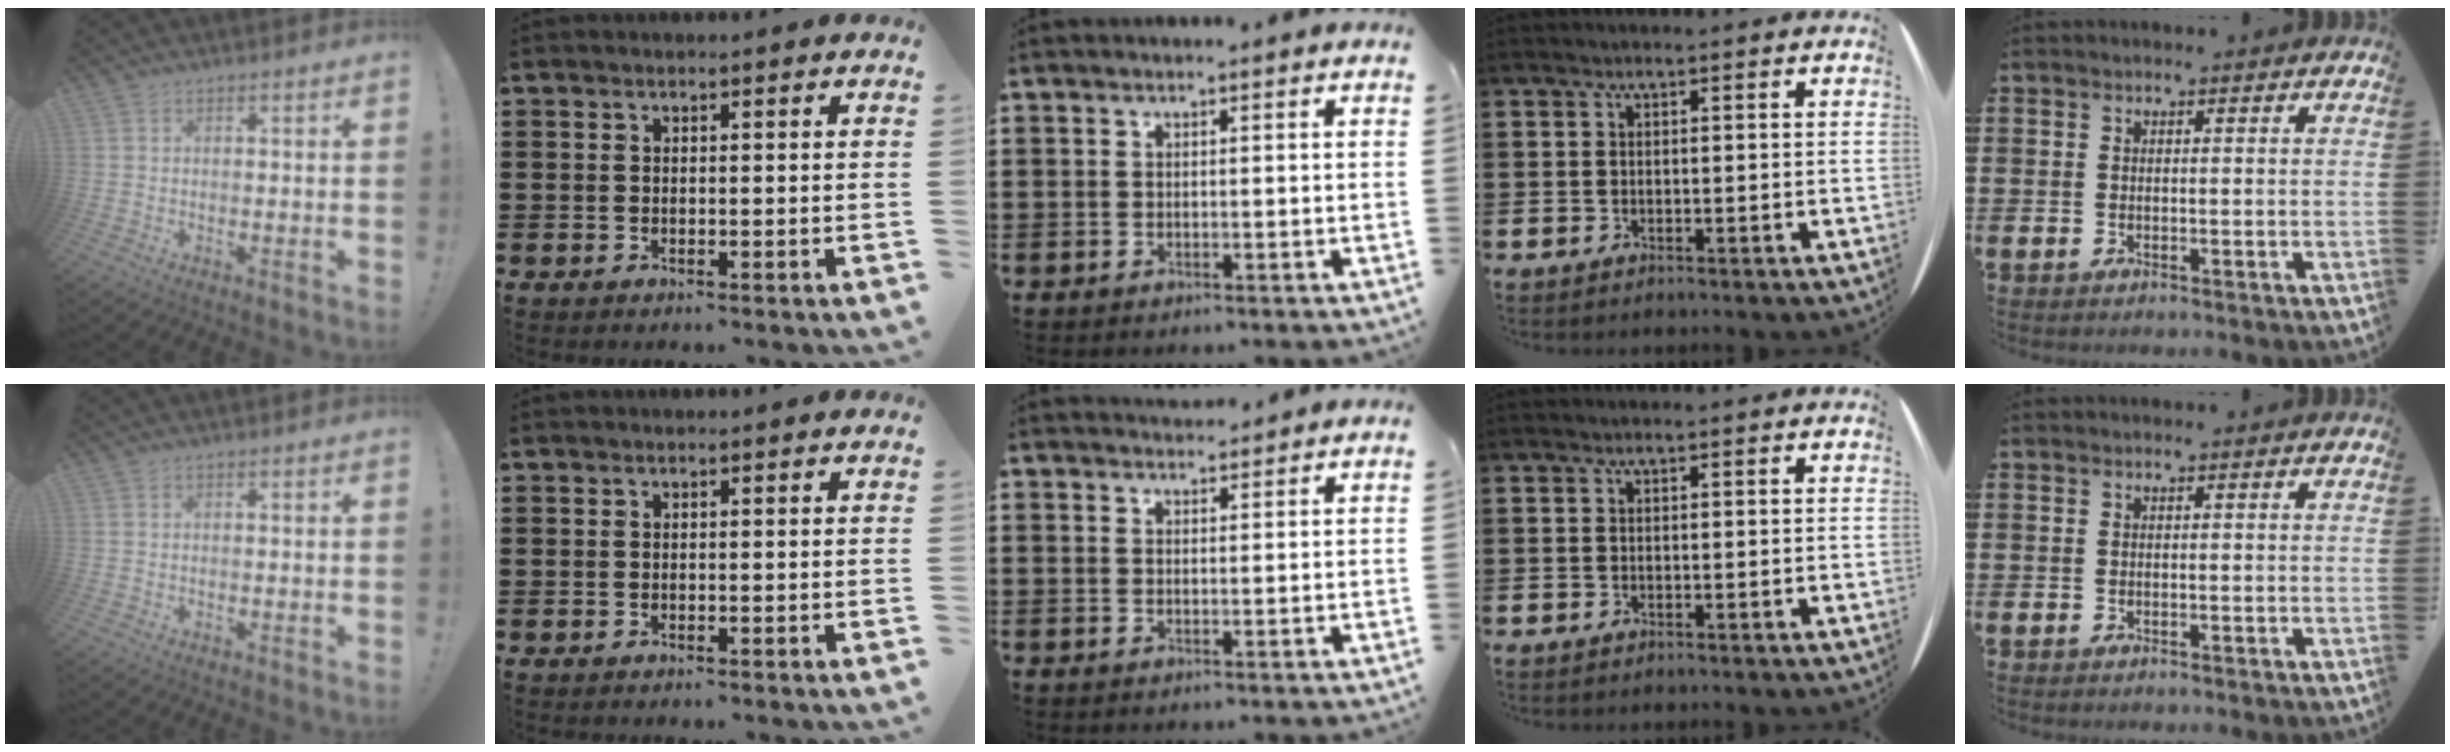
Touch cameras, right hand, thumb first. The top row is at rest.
{"middle": {"total": 1.9, "force": [1.9, 0.3, 0.0], "torque": [-0.004, 0.003, 0.037]}}